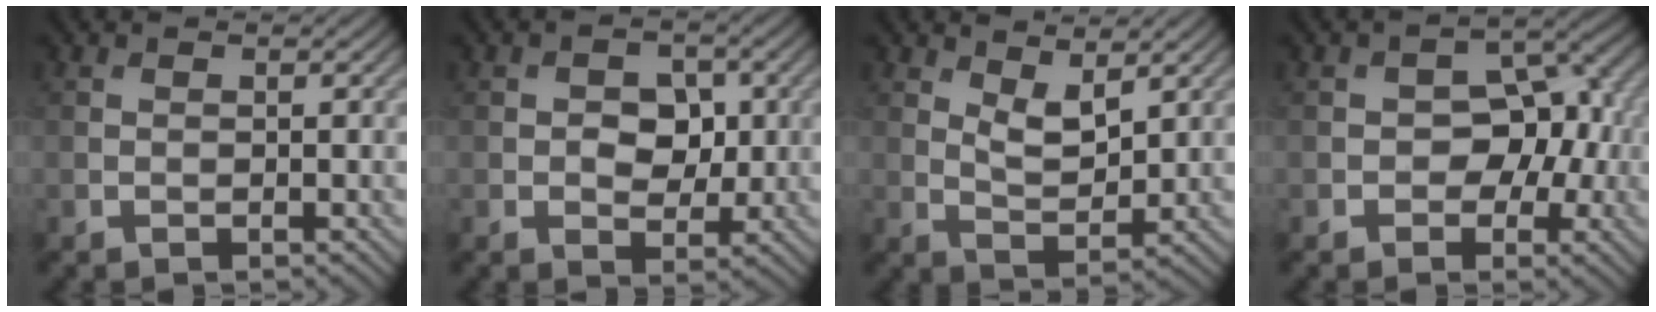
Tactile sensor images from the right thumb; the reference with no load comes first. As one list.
[{"total": 4.2, "force": [0.1, 3.1, 2.9], "torque": [-0.047, -0.003, -0.008]}, {"total": 4.3, "force": [2.5, 1.9, 2.9], "torque": [-0.062, -0.011, 0.045]}, {"total": 6.3, "force": [-0.9, 4.5, 4.2], "torque": [-0.050, -0.001, -0.023]}]